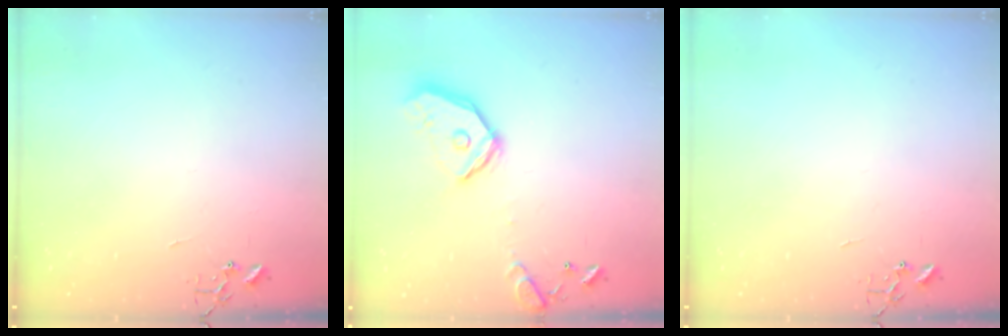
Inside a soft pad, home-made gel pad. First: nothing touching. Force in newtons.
{"total": 16.4, "press": 16.2, "slide": 2.5}
{"total": 0.0}